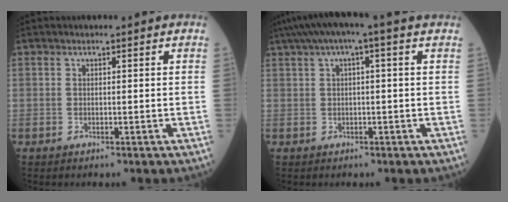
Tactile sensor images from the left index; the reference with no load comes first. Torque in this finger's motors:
{"motor_torque": [1.13, -1.00, 0.72, 0.07]}